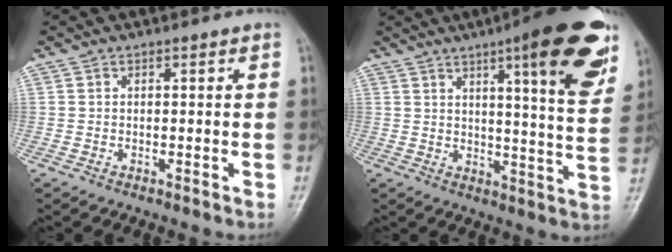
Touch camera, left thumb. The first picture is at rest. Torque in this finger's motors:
{"motor_torque": [0.26, -0.45, 2.12, -0.63, 0.32]}